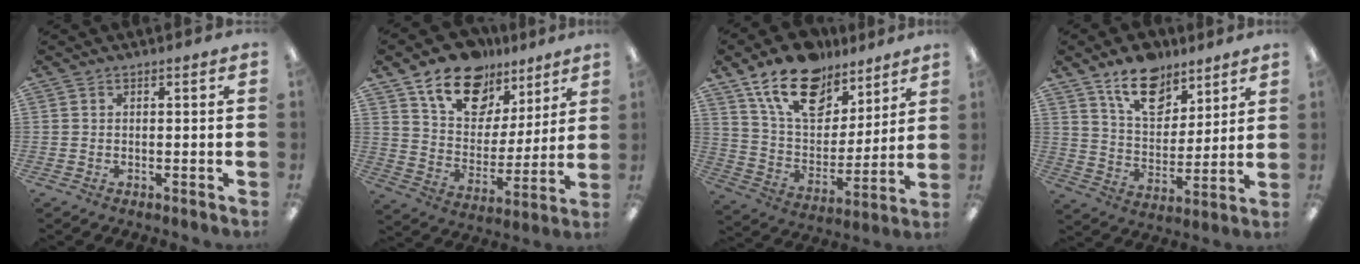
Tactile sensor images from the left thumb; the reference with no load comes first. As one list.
[{"total": 16.5, "force": [11.5, 9.9, 6.6], "torque": [-0.118, -0.067, 0.210]}, {"total": 18.9, "force": [13.3, 10.0, 9.0], "torque": [-0.167, -0.071, 0.239]}, {"total": 14.3, "force": [10.2, 7.8, 6.4], "torque": [-0.094, -0.056, 0.187]}]